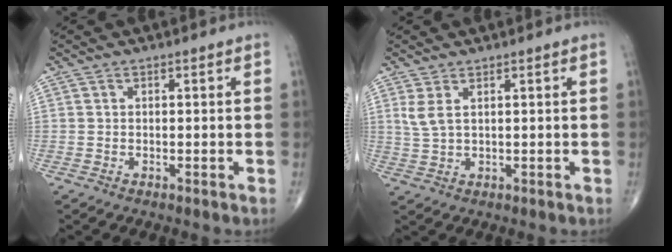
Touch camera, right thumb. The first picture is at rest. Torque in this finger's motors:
{"motor_torque": [-0.13, 0.13, -0.01, 0.01, 0.00]}